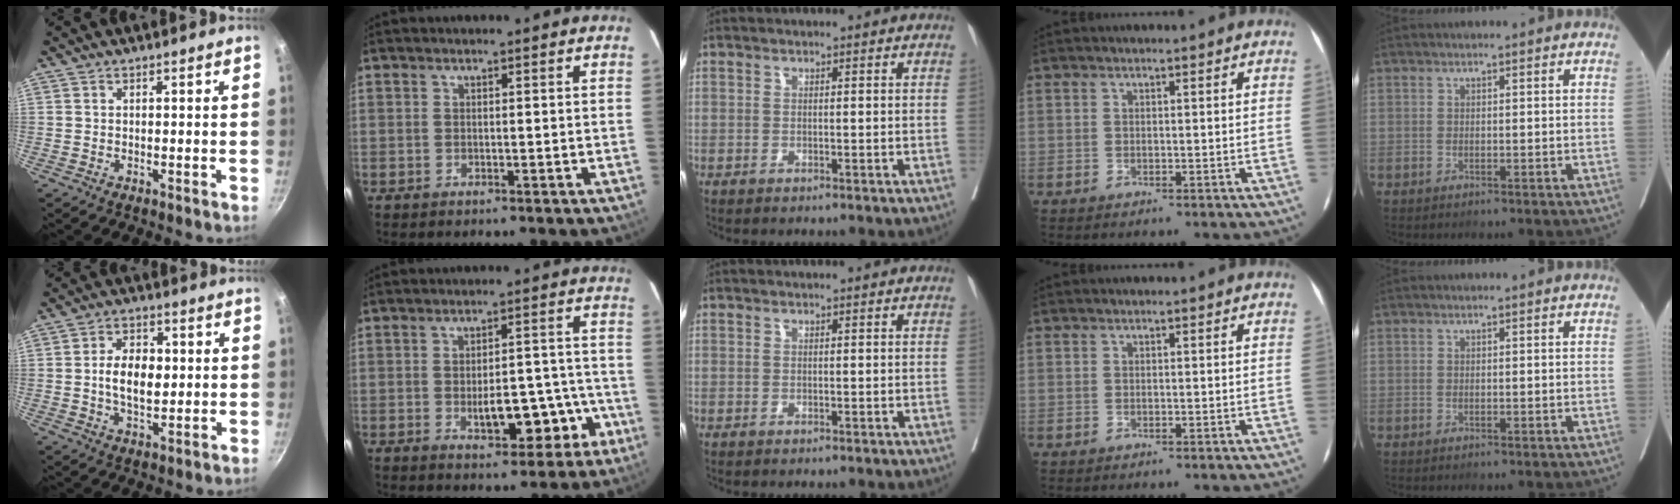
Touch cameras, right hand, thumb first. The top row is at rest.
{"thumb": {"total": 8.5, "force": [0.3, 5.2, 6.7], "torque": [-0.099, 0.004, 0.004]}, "index": {"total": 9.2, "force": [-3.7, 4.3, 7.3], "torque": [-0.090, 0.030, -0.037]}}